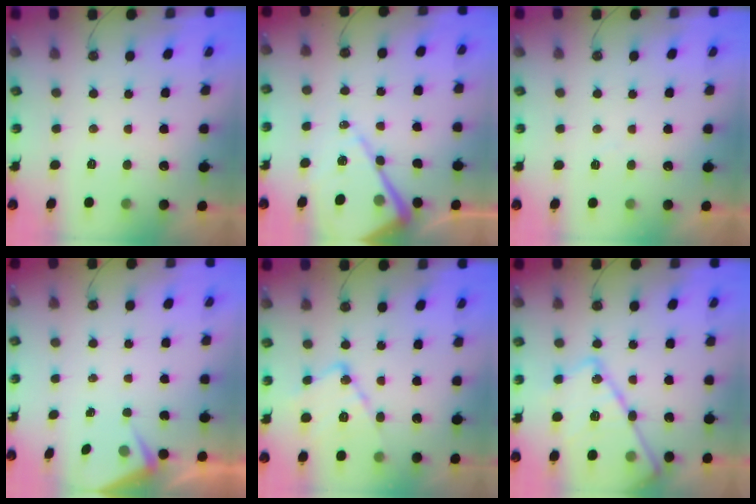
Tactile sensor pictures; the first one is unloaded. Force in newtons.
{"total": 13.6, "press": 13.6, "slide": 1.1}
{"total": 3.5, "press": 3.4, "slide": 0.6}
{"total": 3.1, "press": 3.1, "slide": 0.4}
{"total": 14.0, "press": 14.0, "slide": 1.1}
{"total": 20.4, "press": 20.3, "slide": 1.5}